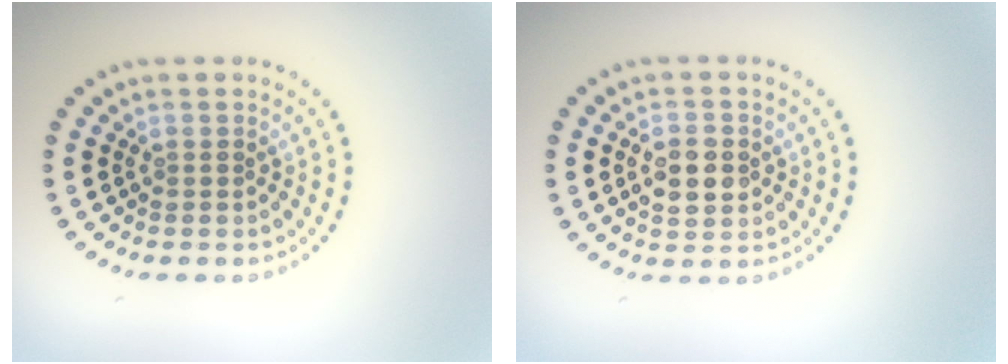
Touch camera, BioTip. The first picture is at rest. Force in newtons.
{"total": 2.9, "press": 2.9, "slide": 0.2}